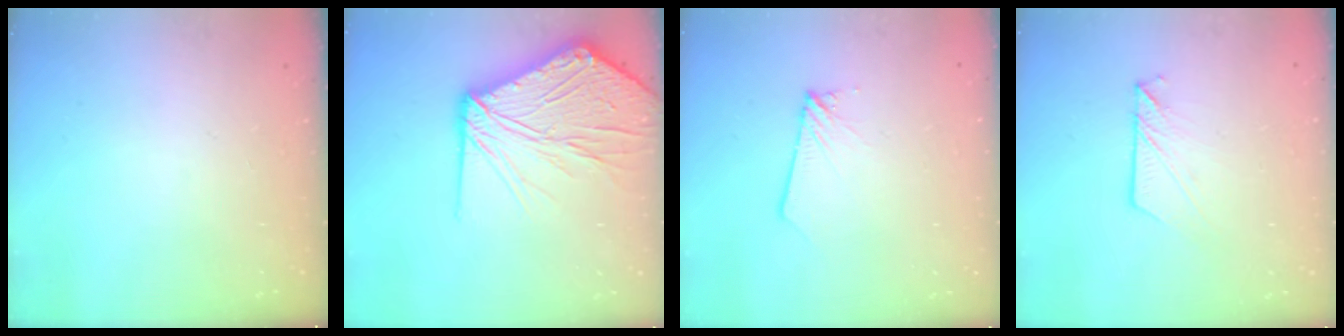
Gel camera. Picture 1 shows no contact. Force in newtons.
{"total": 21.9, "press": 21.7, "slide": 2.3}
{"total": 1.8, "press": 1.8, "slide": 0.1}
{"total": 6.3, "press": 6.3, "slide": 0.2}